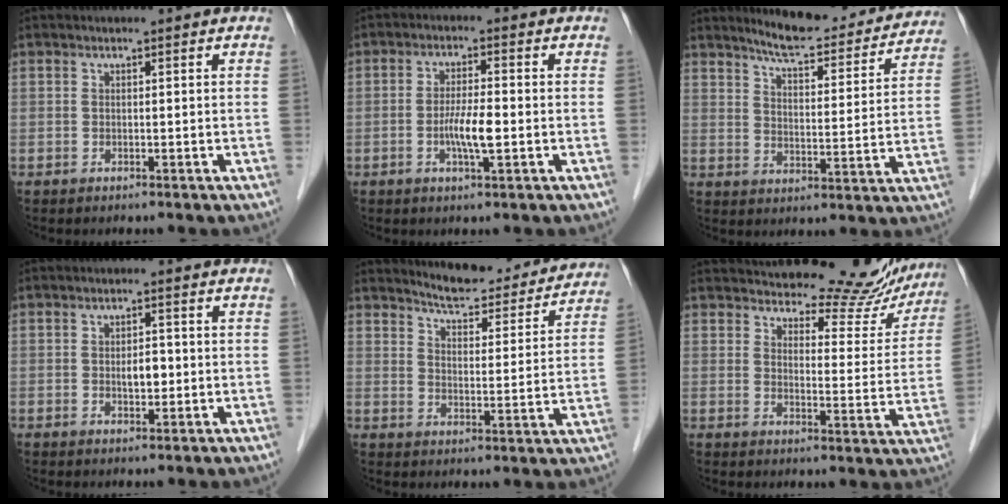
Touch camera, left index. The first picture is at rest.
{"total": 4.7, "force": [-1.2, 0.6, 4.5], "torque": [-0.090, -0.004, -0.023]}
{"total": 16.2, "force": [14.9, 3.0, 5.6], "torque": [-0.069, -0.018, 0.189]}
{"total": 2.7, "force": [-0.3, 1.4, 2.3], "torque": [-0.038, 0.002, -0.004]}
{"total": 14.2, "force": [13.5, 2.9, 3.4], "torque": [-0.037, -0.018, 0.169]}
{"total": 17.9, "force": [16.9, 4.1, 4.0], "torque": [-0.030, -0.048, 0.191]}